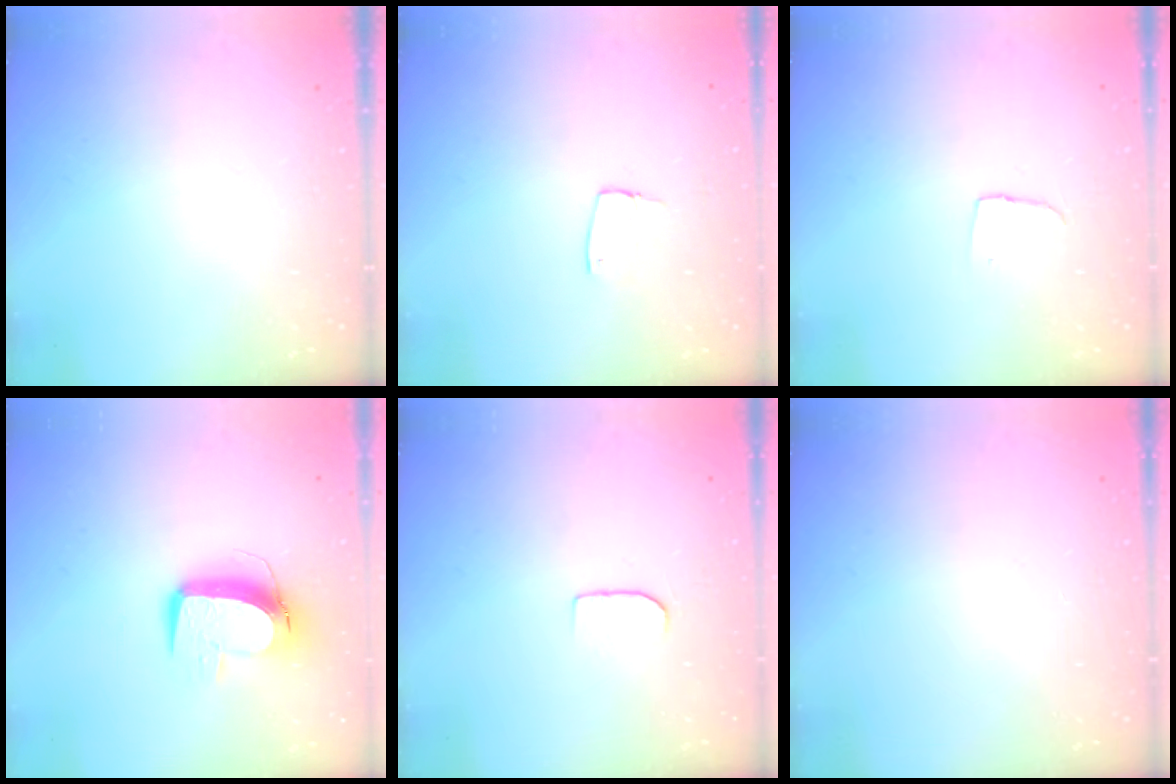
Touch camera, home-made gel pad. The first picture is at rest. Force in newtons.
{"total": 5.5, "press": 5.5, "slide": 0.4}
{"total": 4.2, "press": 4.2, "slide": 0.3}
{"total": 11.2, "press": 11.1, "slide": 1.2}
{"total": 5.0, "press": 5.0, "slide": 0.5}
{"total": 0.0}